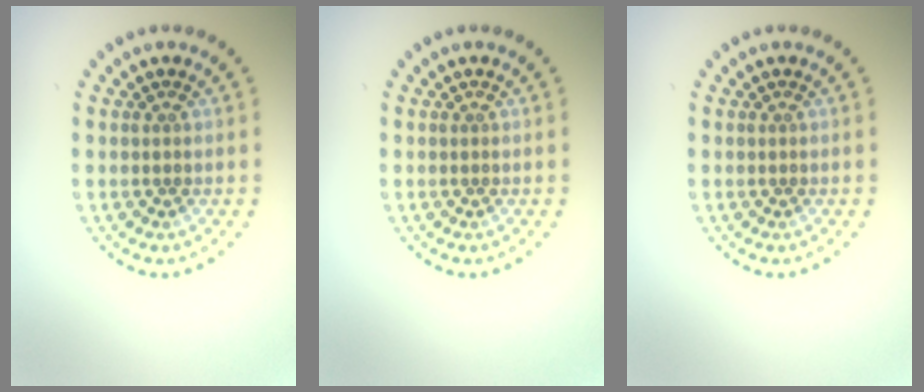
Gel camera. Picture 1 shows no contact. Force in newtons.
{"total": 0.0}
{"total": 0.0}